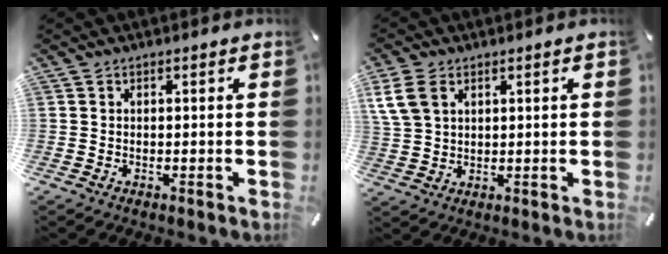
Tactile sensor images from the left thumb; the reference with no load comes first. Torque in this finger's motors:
{"motor_torque": [1.43, 1.19, 0.62, -0.45, 0.29]}